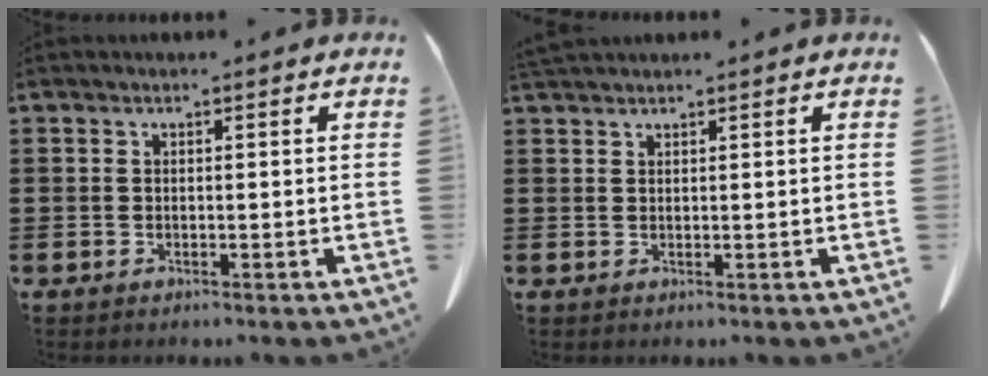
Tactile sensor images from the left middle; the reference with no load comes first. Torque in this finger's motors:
{"motor_torque": [0.30, 0.24, 0.03, 0.01]}